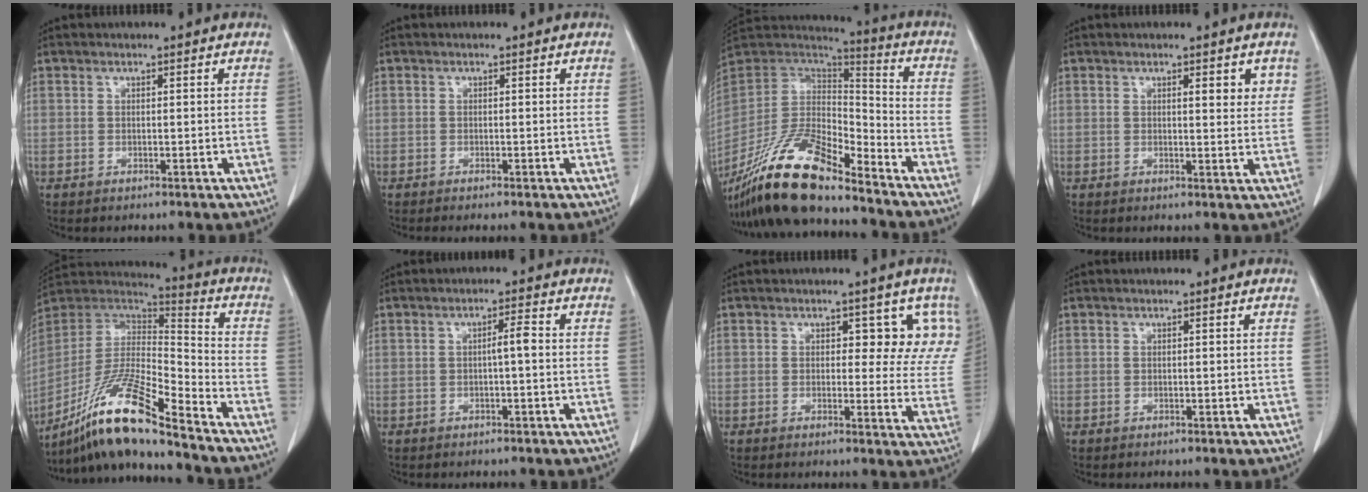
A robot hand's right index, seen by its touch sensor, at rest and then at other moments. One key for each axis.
{"total": 0.8, "fx": -0.7, "fy": -0.1, "fz": 0.3, "tx": -0.005, "ty": 0.001, "tz": -0.012}
{"total": 19.4, "fx": -15.2, "fy": 4.4, "fz": 11.2, "tx": -0.237, "ty": -0.010, "tz": -0.287}
{"total": 3.4, "fx": 1.7, "fy": 1.0, "fz": 2.7, "tx": -0.031, "ty": -0.006, "tz": 0.019}
{"total": 17.6, "fx": -13.5, "fy": 0.7, "fz": 11.3, "tx": -0.228, "ty": -0.005, "tz": -0.251}
{"total": 2.1, "fx": -0.1, "fy": 0.1, "fz": 2.1, "tx": -0.034, "ty": 0.003, "tz": -0.002}
{"total": 7.1, "fx": 3.6, "fy": 4.3, "fz": 4.4, "tx": -0.022, "ty": -0.003, "tz": 0.027}
{"total": 0.0}